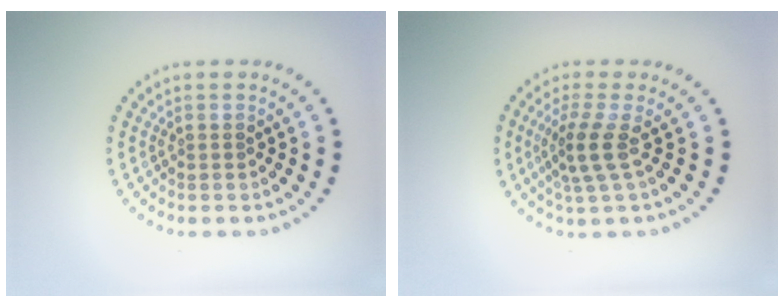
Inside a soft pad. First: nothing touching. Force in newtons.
{"total": 2.9, "press": 2.3, "slide": 1.8}